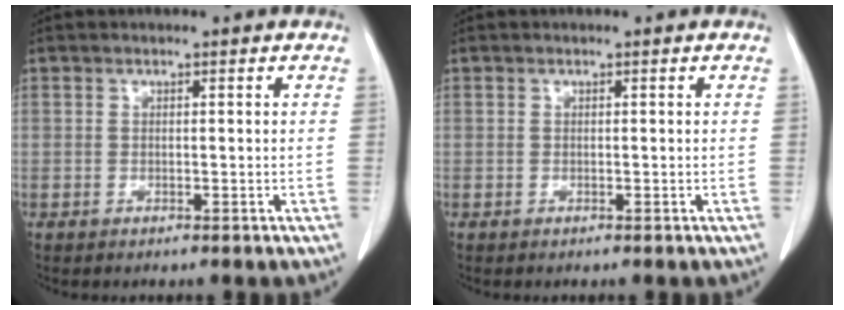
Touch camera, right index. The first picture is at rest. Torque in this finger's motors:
{"motor_torque": [0.00, 0.00, 0.00, 0.00]}